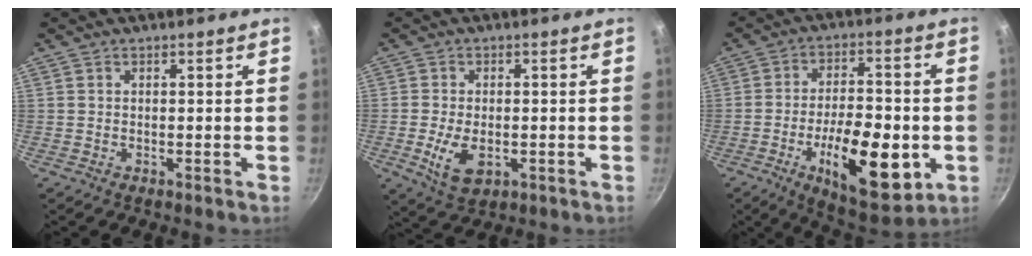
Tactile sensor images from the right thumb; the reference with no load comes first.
{"total": 7.3, "force": [-1.7, 4.2, 5.7], "torque": [-0.105, -0.004, -0.024]}
{"total": 18.4, "force": [-5.1, 7.9, 15.8], "torque": [-0.222, 0.010, -0.074]}